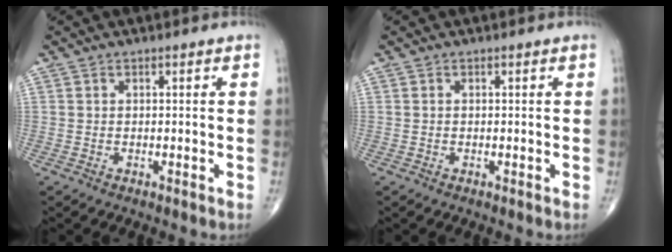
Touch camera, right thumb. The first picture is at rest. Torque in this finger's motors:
{"motor_torque": [-0.02, 0.32, -0.13, -0.11, 0.05]}